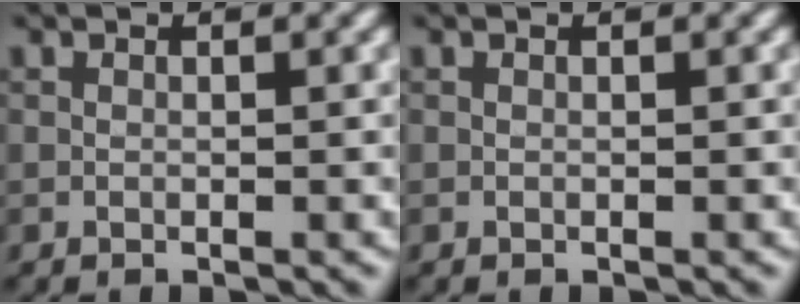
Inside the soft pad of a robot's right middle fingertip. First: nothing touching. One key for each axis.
{"total": 0.0}